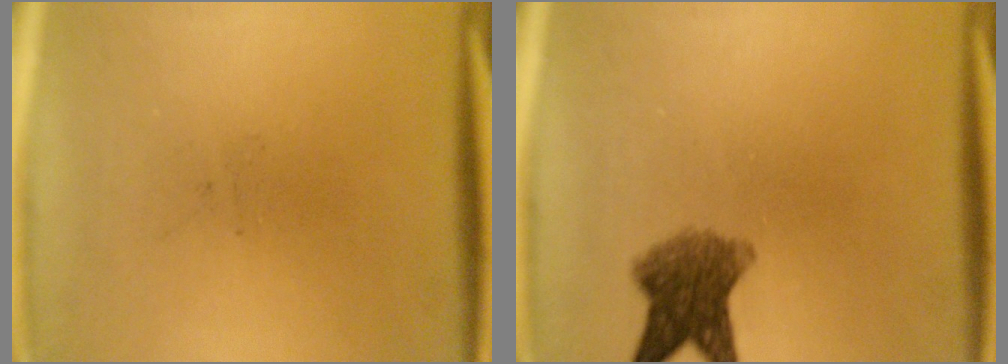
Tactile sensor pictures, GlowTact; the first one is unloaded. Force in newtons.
{"total": 6.5}